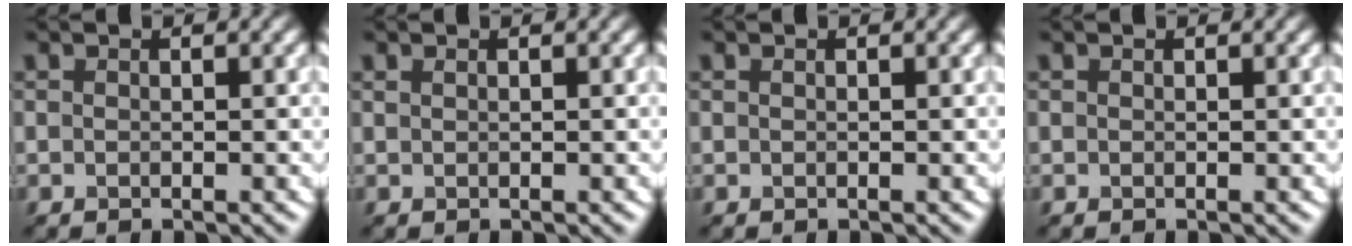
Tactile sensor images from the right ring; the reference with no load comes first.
{"total": 0.7, "force": [-0.2, -0.6, -0.4], "torque": [-0.004, -0.006, 0.011]}
{"total": 0.0}
{"total": 0.0}